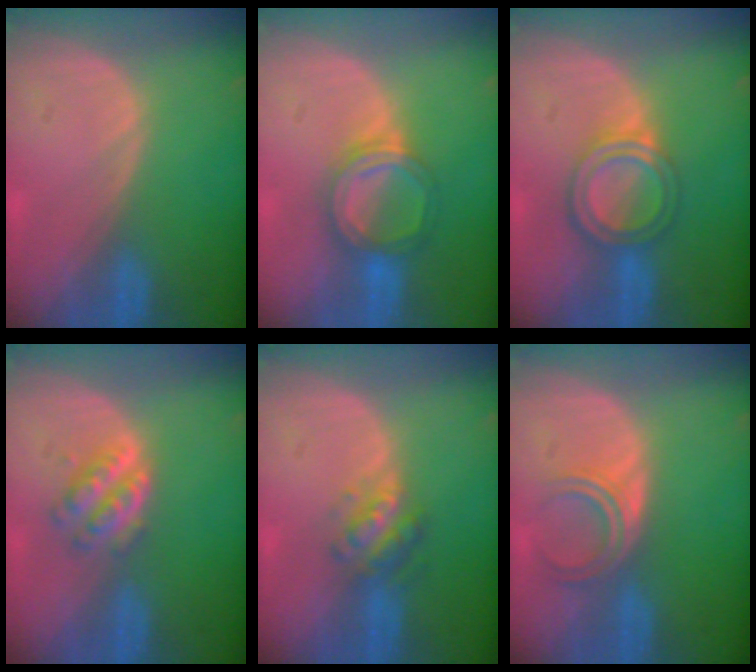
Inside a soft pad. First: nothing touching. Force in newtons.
{"total": 6.2, "press": 5.7, "slide": 2.6}
{"total": 6.2, "press": 5.4, "slide": 3.1}
{"total": 4.7, "press": 4.4, "slide": 1.7}
{"total": 4.7, "press": 4.3, "slide": 2.0}
{"total": 4.7, "press": 4.0, "slide": 2.4}